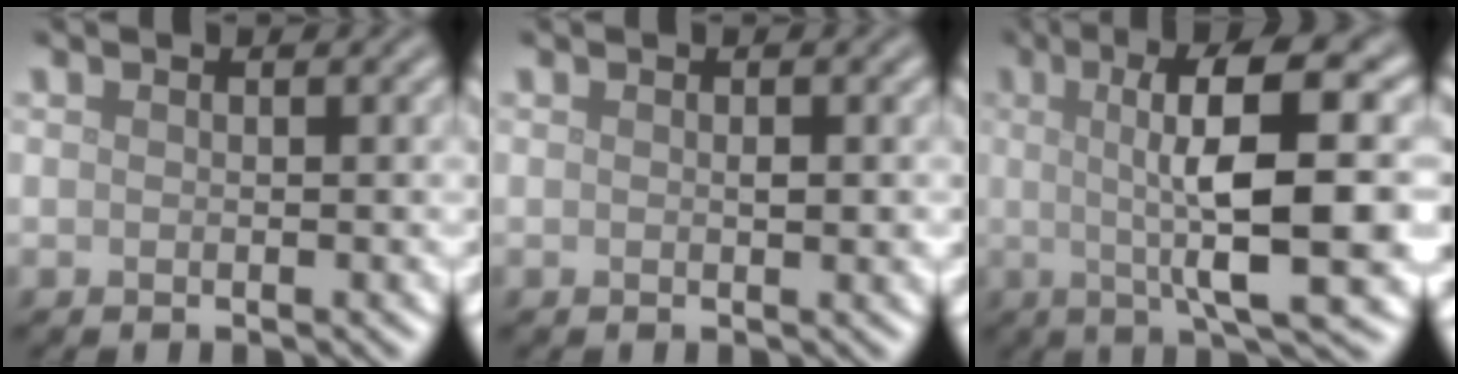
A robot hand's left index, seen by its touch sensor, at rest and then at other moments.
{"total": 0.7, "force": [0.1, 0.3, 0.7], "torque": [-0.011, -0.001, 0.002]}
{"total": 11.6, "force": [1.0, 2.8, 11.2], "torque": [-0.151, 0.012, 0.016]}